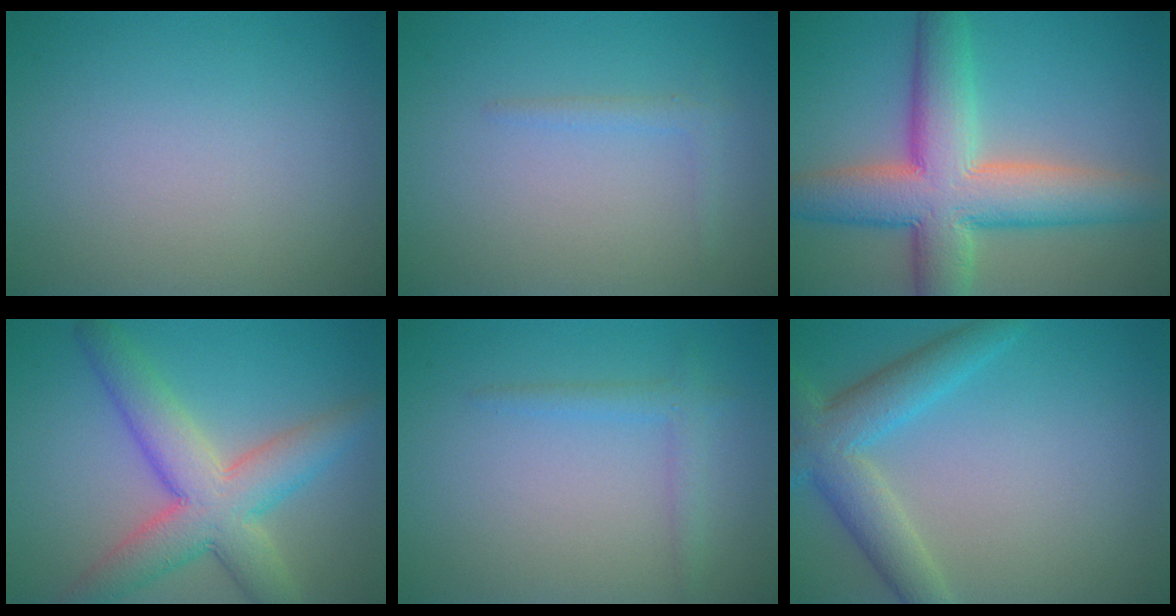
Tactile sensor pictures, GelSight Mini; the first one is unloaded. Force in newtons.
{"total": 1.1, "press": 1.1, "slide": 0.1}
{"total": 10.1, "press": 10.1, "slide": 0.5}
{"total": 7.4, "press": 7.4, "slide": 0.2}
{"total": 1.7, "press": 1.7, "slide": 0.1}
{"total": 5.3, "press": 5.3, "slide": 0.4}